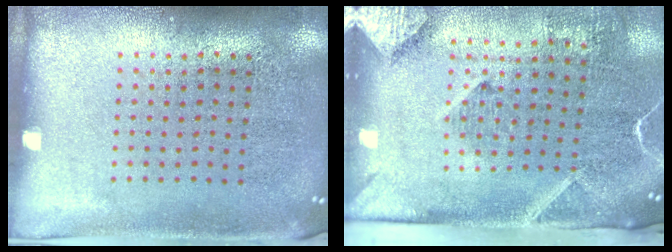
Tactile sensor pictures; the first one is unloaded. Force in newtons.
{"total": 2.9, "press": 2.1, "slide": 2.0}